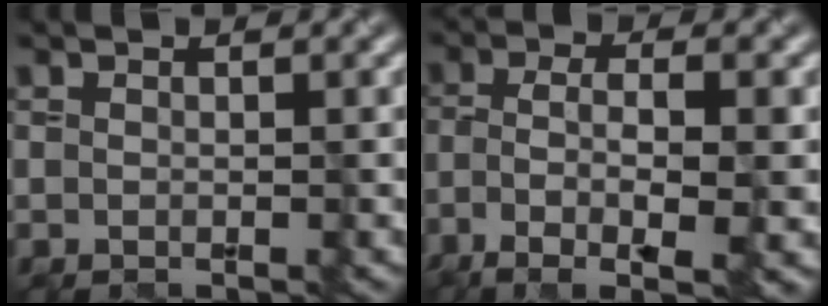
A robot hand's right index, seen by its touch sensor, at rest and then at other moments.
{"total": 5.8, "force": [-2.6, 1.1, 5.1], "torque": [-0.093, 0.002, -0.038]}